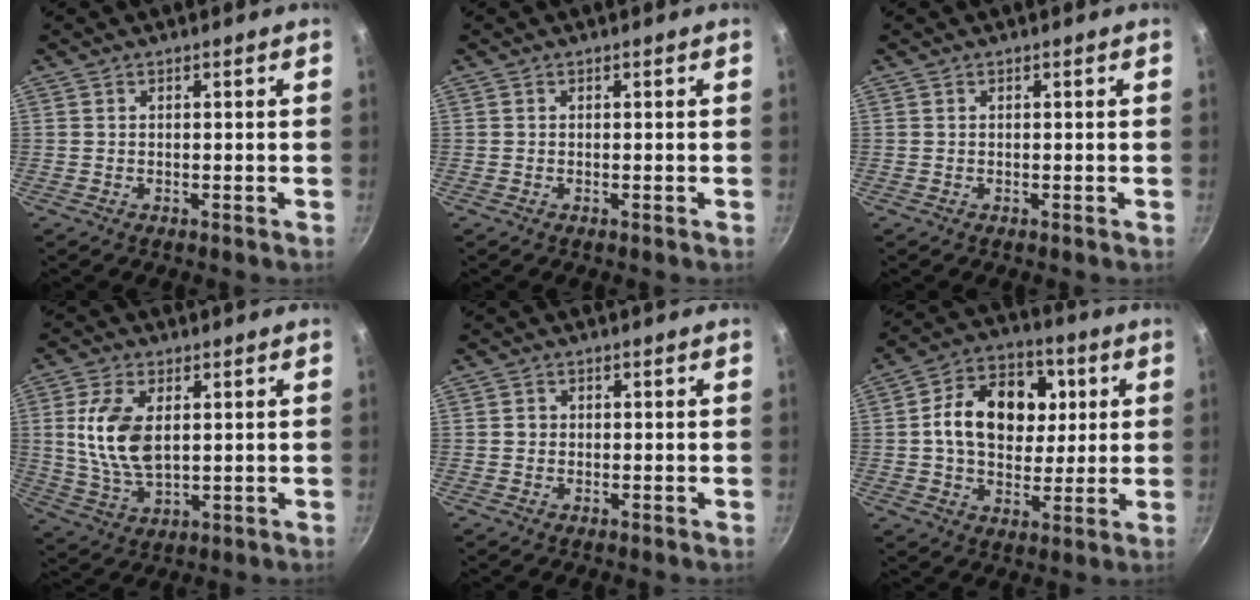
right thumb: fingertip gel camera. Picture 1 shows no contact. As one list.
[{"total": 0.0}, {"total": 0.0}, {"total": 11.8, "force": [2.1, 6.4, 9.6], "torque": [-0.193, -0.010, 0.048]}, {"total": 1.1, "force": [0.0, 1.0, 0.3], "torque": [-0.001, 0.003, -0.001]}, {"total": 16.4, "force": [2.5, 11.7, 11.2], "torque": [-0.144, 0.014, 0.036]}]